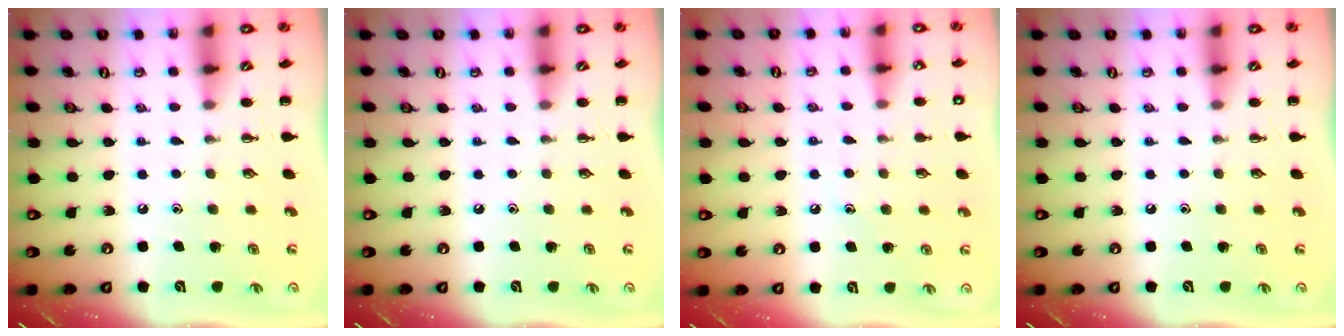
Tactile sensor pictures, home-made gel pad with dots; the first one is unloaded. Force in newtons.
{"total": 0.0}
{"total": 7.3, "press": 7.1, "slide": 1.8}
{"total": 0.0}